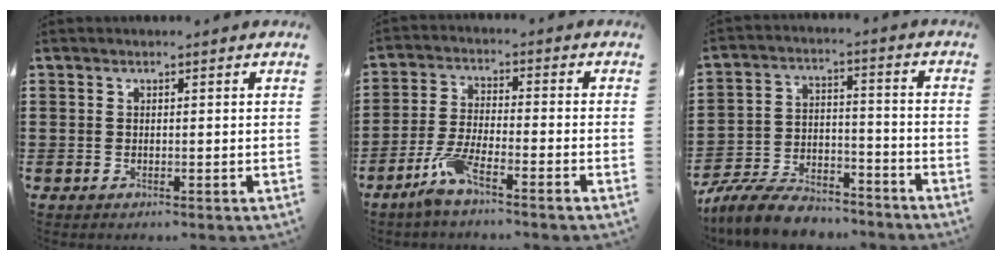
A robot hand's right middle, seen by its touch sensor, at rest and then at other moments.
{"total": 5.6, "force": [-4.0, 0.6, 3.9], "torque": [-0.091, -0.011, -0.079]}
{"total": 8.7, "force": [-8.1, 1.9, 2.6], "torque": [-0.053, 0.020, -0.157]}